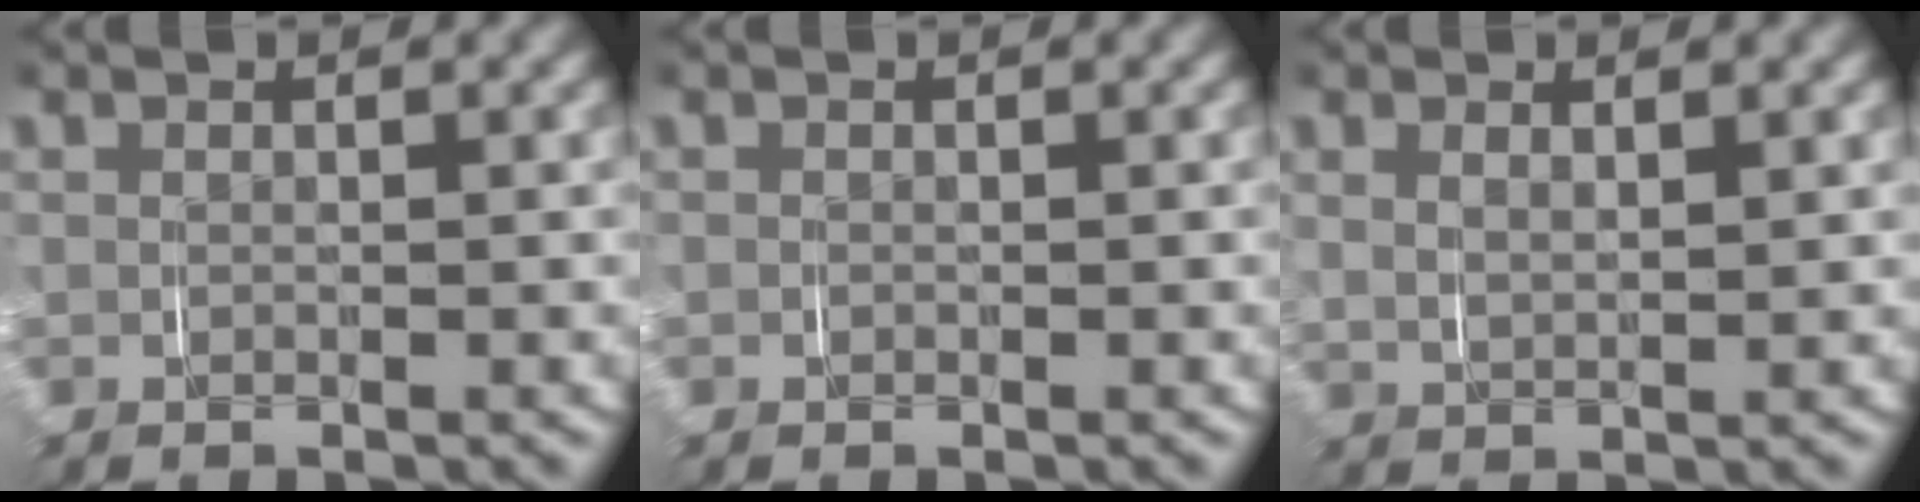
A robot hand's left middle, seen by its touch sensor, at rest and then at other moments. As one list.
[{"total": 0.0}, {"total": 1.6, "force": [1.1, 0.6, 1.0], "torque": [-0.023, -0.004, 0.026]}]